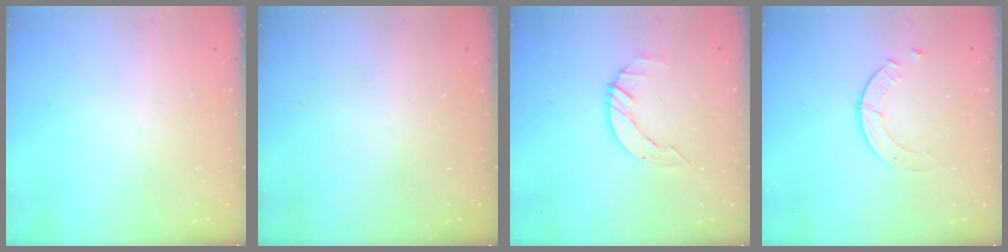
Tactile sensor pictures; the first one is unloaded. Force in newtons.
{"total": 0.0}
{"total": 3.4, "press": 3.4, "slide": 0.4}
{"total": 2.3, "press": 2.3, "slide": 0.3}